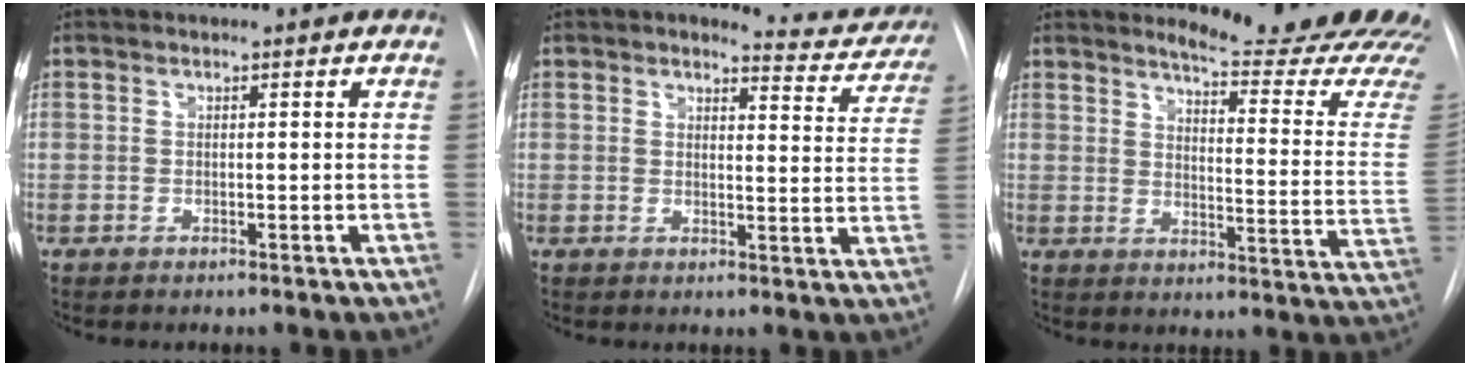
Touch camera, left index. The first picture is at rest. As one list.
[{"total": 6.6, "force": [6.4, 1.6, 0.8], "torque": [0.004, -0.031, 0.060]}, {"total": 20.0, "force": [19.1, -0.2, 5.8], "torque": [-0.077, -0.160, 0.212]}]